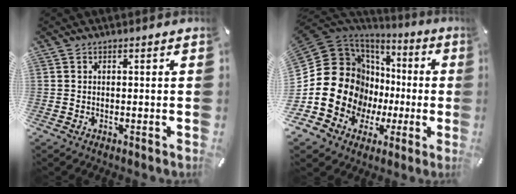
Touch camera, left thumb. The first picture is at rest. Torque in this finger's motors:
{"motor_torque": [1.36, 2.32, 1.43, 1.34, 0.47]}